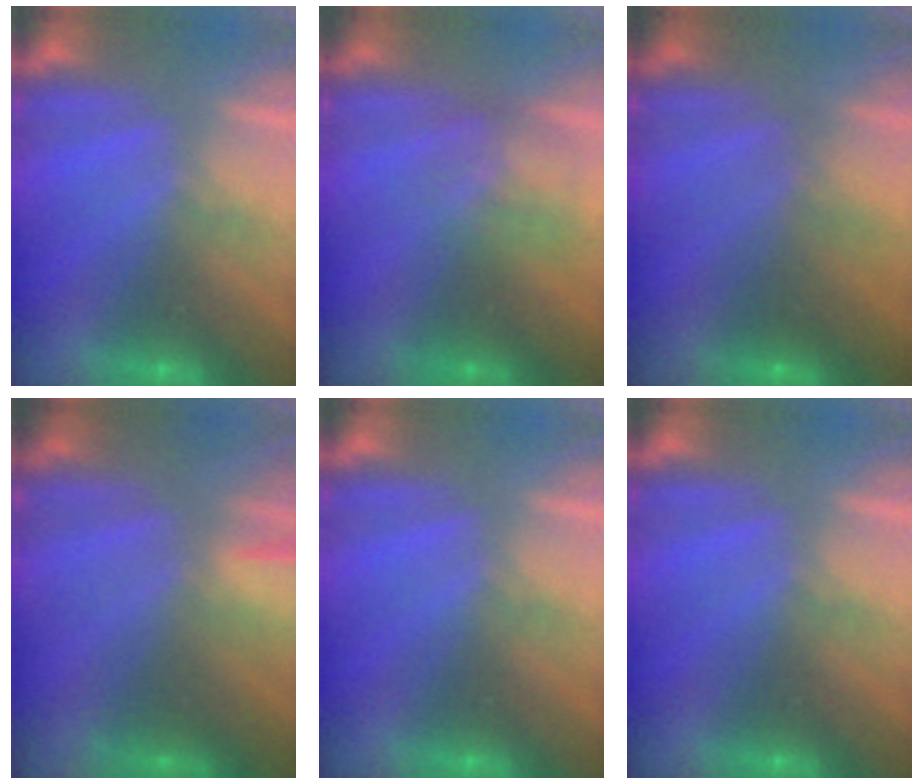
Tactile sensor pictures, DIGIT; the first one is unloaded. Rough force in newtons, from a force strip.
{"total": 2.6}
{"total": 1.9}
{"total": 1.6}
{"total": 0.0}
{"total": 0.0}